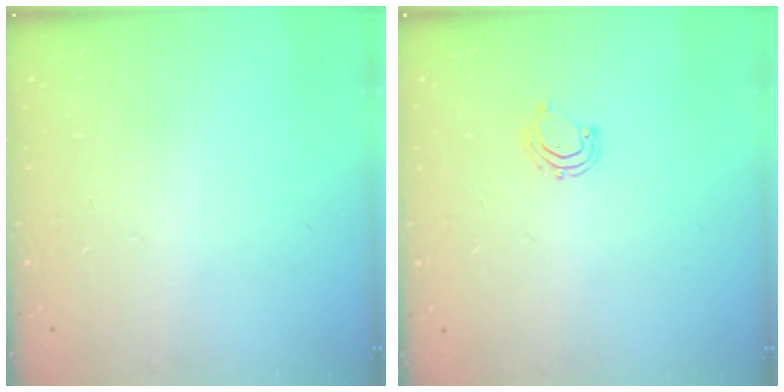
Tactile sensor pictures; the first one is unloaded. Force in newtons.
{"total": 5.6, "press": 5.4, "slide": 1.5}